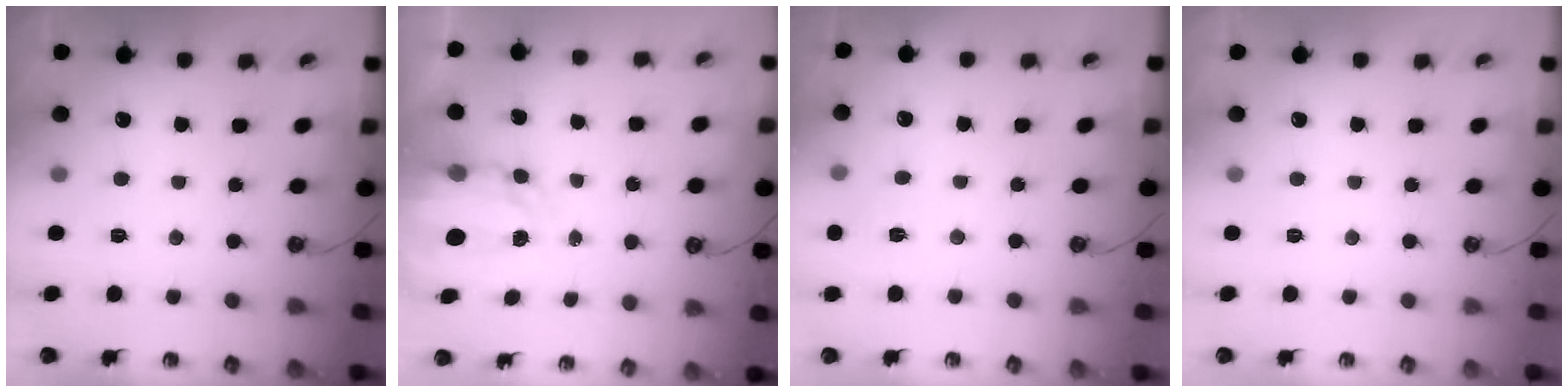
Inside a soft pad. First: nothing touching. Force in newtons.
{"total": 4.3, "press": 4.3, "slide": 0.3}
{"total": 5.5, "press": 5.5, "slide": 0.7}
{"total": 0.0}